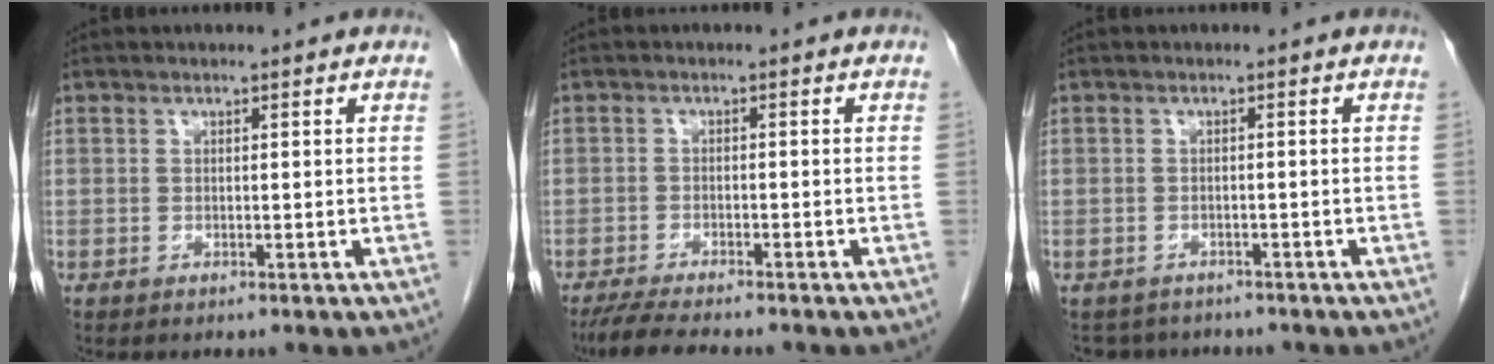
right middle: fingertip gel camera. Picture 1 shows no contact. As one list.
[{"total": 6.1, "force": [-5.2, 0.4, 3.0], "torque": [-0.053, -0.019, -0.088]}, {"total": 4.1, "force": [-3.7, 1.8, 0.0], "torque": [0.002, 0.002, -0.051]}]